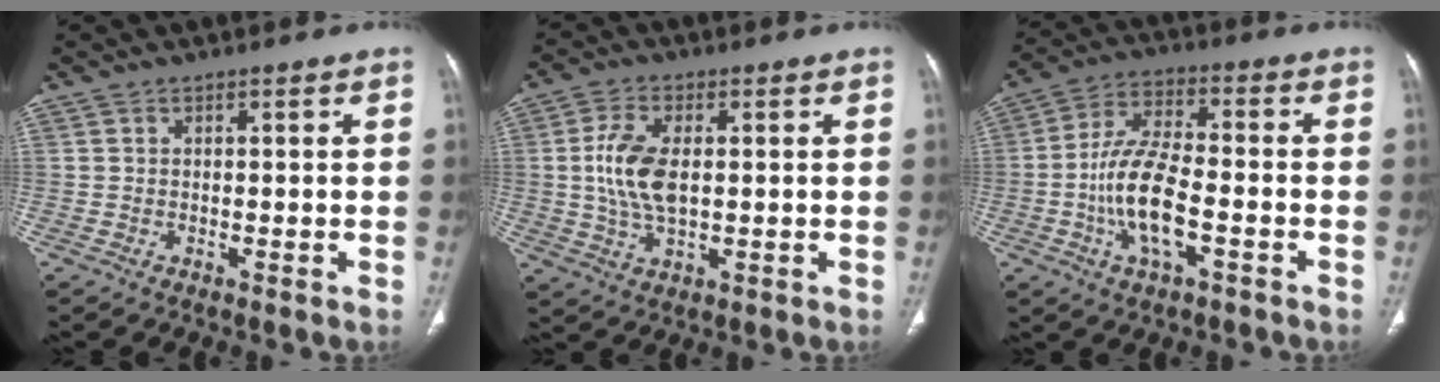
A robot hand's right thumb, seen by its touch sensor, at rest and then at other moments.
{"total": 9.3, "force": [0.7, 5.0, 7.9], "torque": [-0.166, -0.002, 0.017]}
{"total": 12.3, "force": [-3.5, 5.1, 10.6], "torque": [-0.208, 0.023, -0.068]}